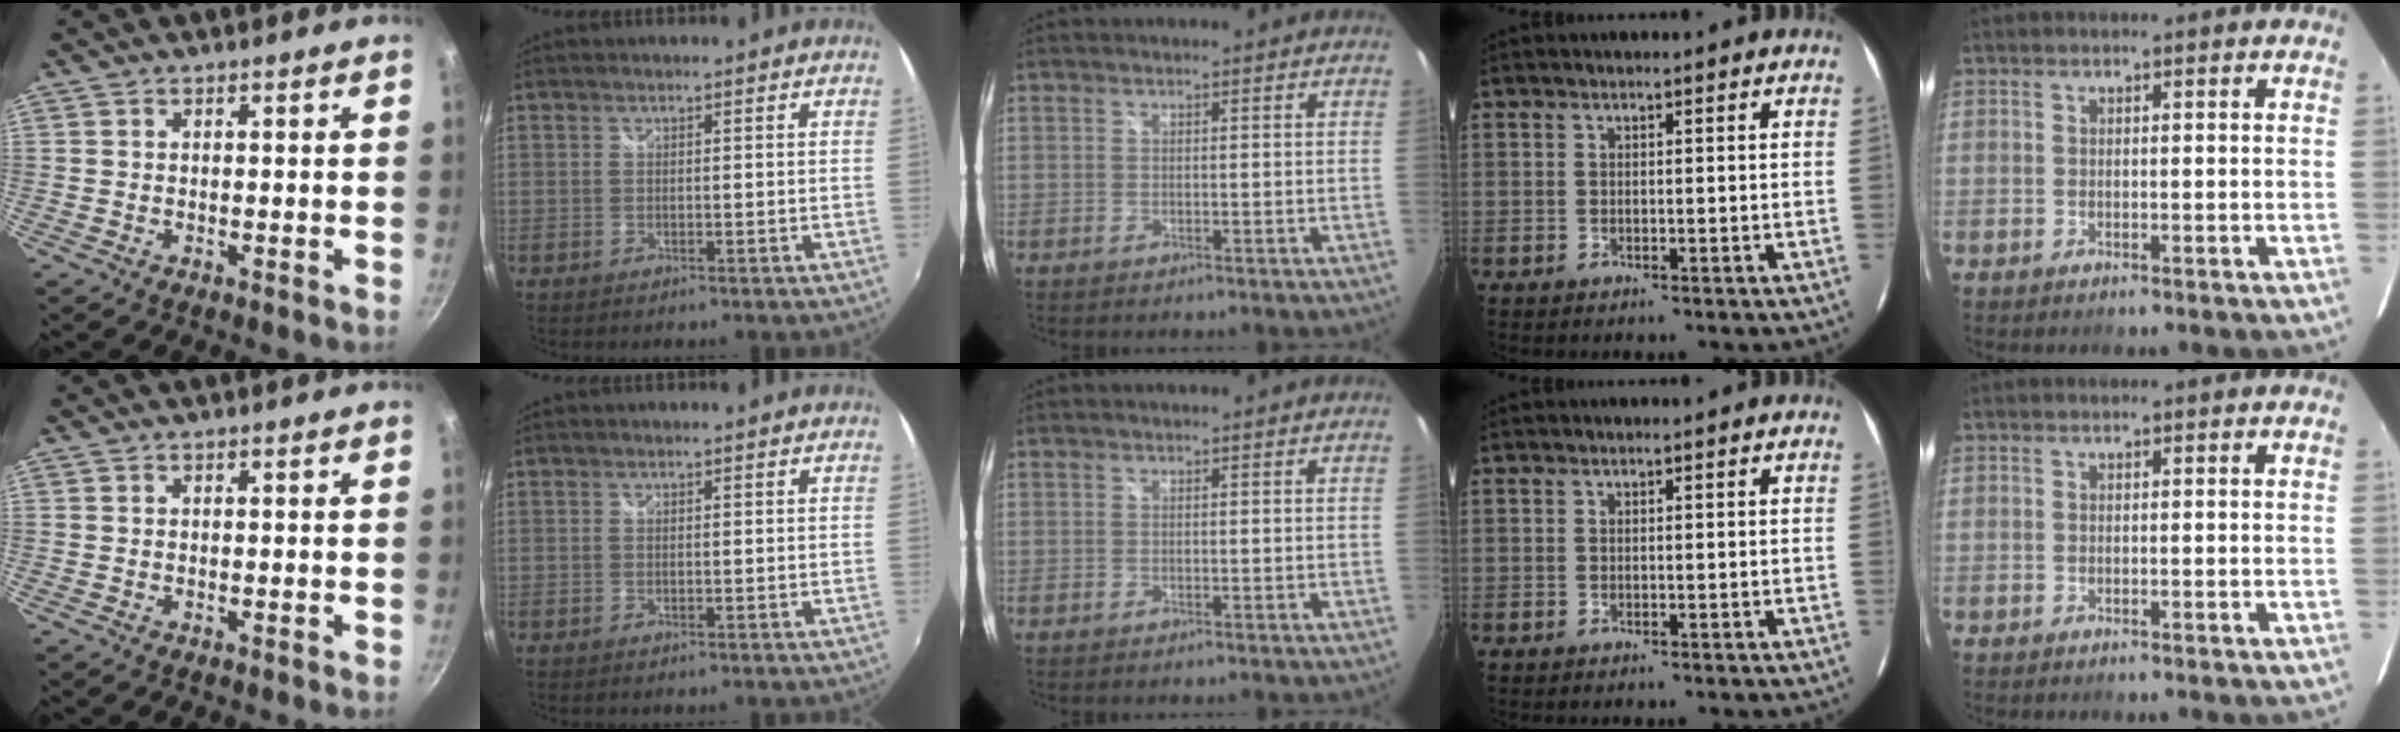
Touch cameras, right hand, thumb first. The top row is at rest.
{}